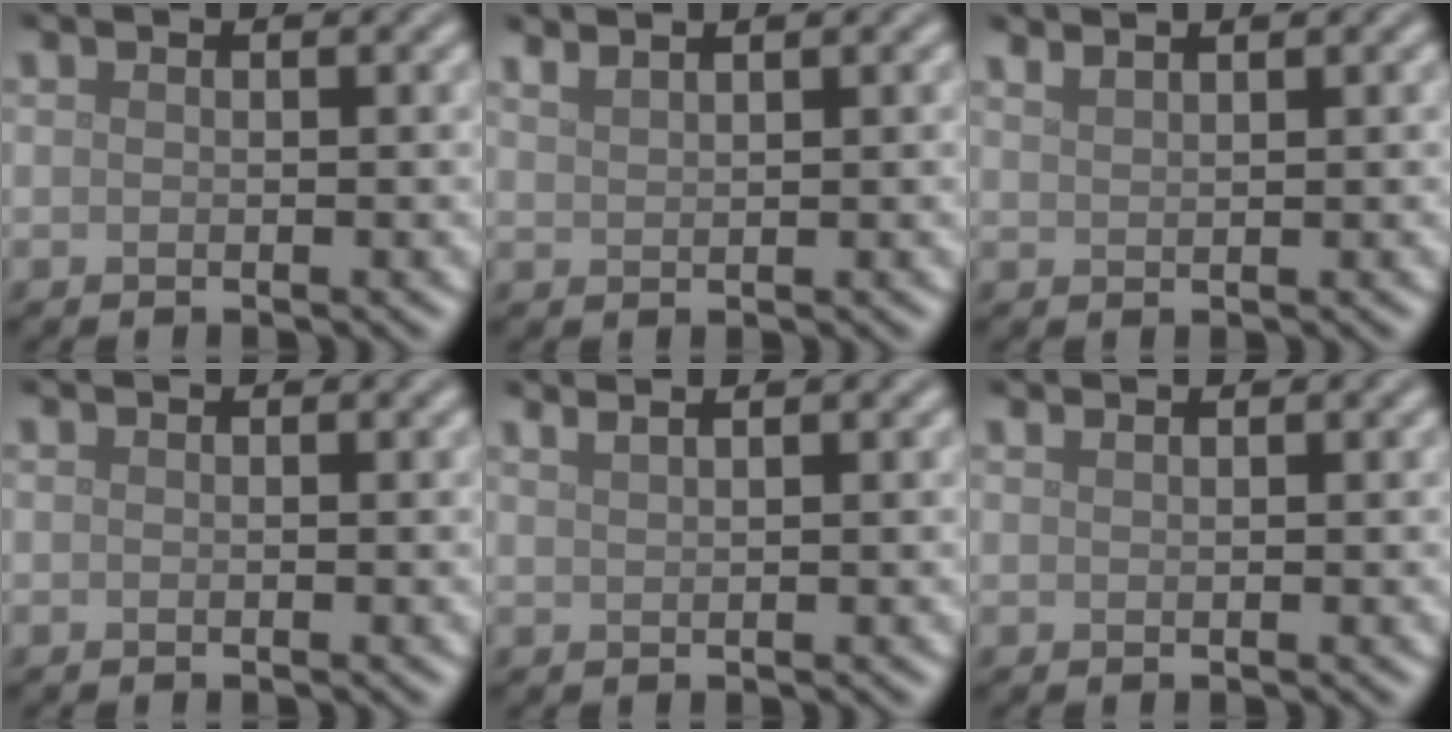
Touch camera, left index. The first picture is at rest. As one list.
[{"total": 2.7, "force": [2.2, 1.0, 1.3], "torque": [-0.004, 0.010, 0.014]}, {"total": 2.4, "force": [1.9, 0.8, 1.1], "torque": [-0.003, 0.006, 0.013]}, {"total": 0.0}, {"total": 3.1, "force": [2.3, 1.2, 1.8], "torque": [-0.007, 0.015, 0.006]}, {"total": 1.1, "force": [0.8, 0.4, 0.6], "torque": [-0.003, -0.003, 0.005]}]